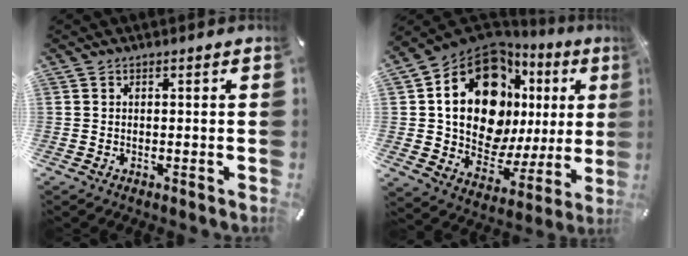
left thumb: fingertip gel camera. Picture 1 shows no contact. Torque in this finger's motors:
{"motor_torque": [2.17, 2.83, 1.66, -1.11, 0.77]}